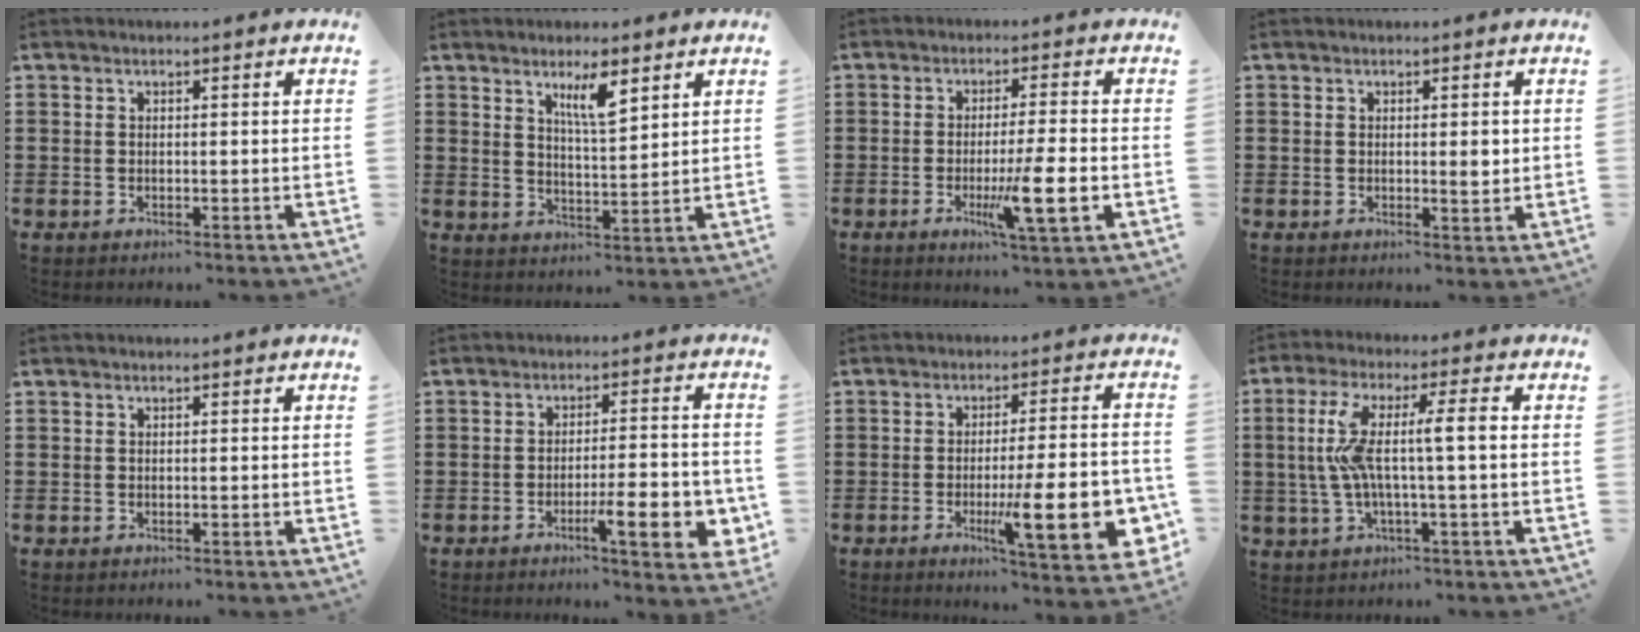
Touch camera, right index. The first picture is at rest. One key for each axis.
{"total": 5.5, "fx": 3.5, "fy": 1.2, "fz": 4.1, "tx": -0.074, "ty": -0.003, "tz": 0.056}
{"total": 9.3, "fx": -2.6, "fy": 1.0, "fz": 8.9, "tx": -0.161, "ty": -0.017, "tz": -0.045}
{"total": 2.2, "fx": 0.3, "fy": 0.6, "fz": 2.1, "tx": -0.032, "ty": -0.001, "tz": 0.001}
{"total": 0.0}
{"total": 9.4, "fx": -3.3, "fy": 2.0, "fz": 8.5, "tx": -0.123, "ty": -0.002, "tz": -0.051}
{"total": 15.0, "fx": -4.2, "fy": 3.1, "fz": 14.1, "tx": -0.207, "ty": -0.012, "tz": -0.061}
{"total": 8.7, "fx": 0.0, "fy": 0.7, "fz": 8.7, "tx": -0.178, "ty": -0.003, "tz": -0.013}